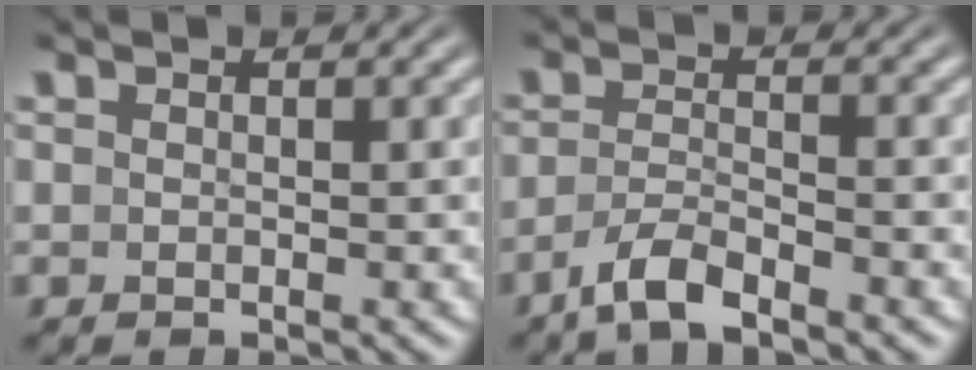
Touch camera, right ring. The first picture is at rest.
{"total": 3.2, "force": [-2.6, 0.7, 1.7], "torque": [-0.036, -0.007, -0.041]}